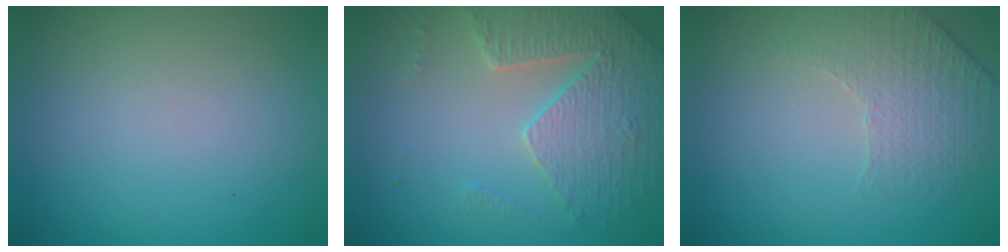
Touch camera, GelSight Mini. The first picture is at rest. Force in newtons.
{"total": 3.9, "press": 3.8, "slide": 0.8}
{"total": 1.9, "press": 1.6, "slide": 1.0}